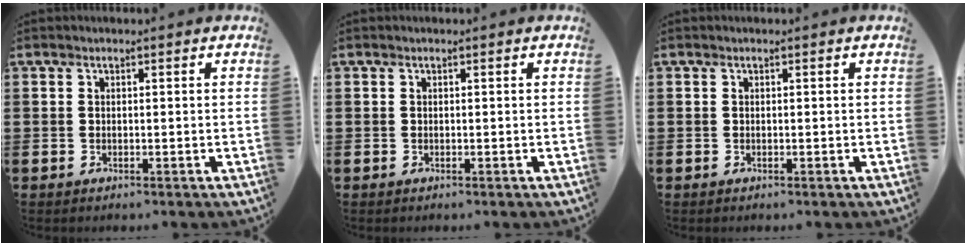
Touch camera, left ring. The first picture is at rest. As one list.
[{"total": 0.0}, {"total": 0.0}]